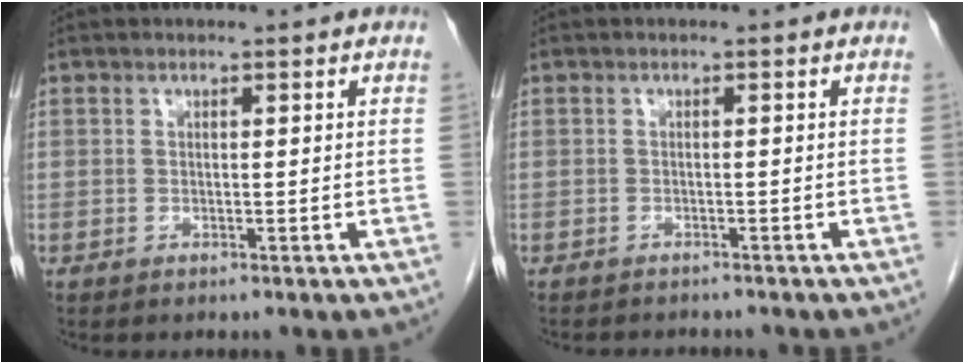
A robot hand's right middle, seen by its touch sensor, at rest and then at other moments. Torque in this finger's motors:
{"motor_torque": [0.03, -0.01, 0.00, 0.00]}